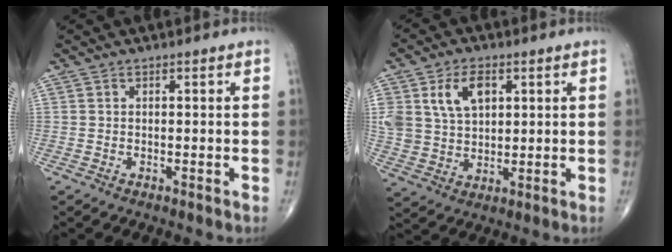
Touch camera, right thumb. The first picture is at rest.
{"total": 10.3, "force": [3.8, 6.8, 6.7], "torque": [-0.112, -0.007, 0.078]}